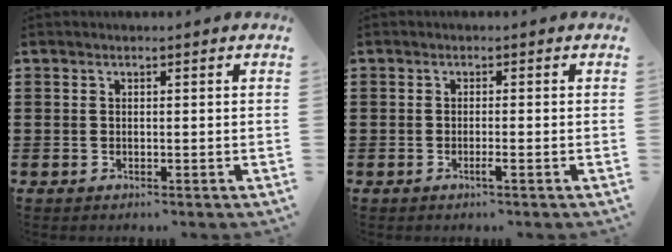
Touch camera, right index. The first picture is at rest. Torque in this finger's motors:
{"motor_torque": [-0.02, 0.03, 0.10, 0.02]}